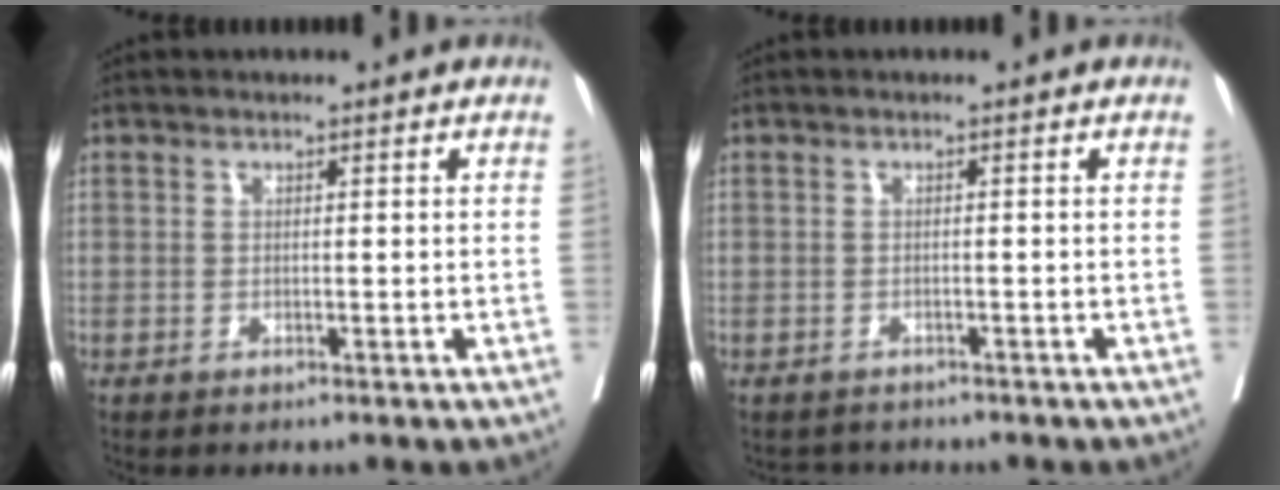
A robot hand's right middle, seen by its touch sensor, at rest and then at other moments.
{"total": 1.9, "force": [-1.7, 0.8, -0.2], "torque": [0.002, -0.002, -0.028]}